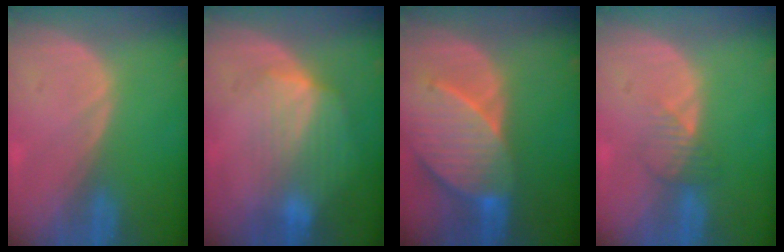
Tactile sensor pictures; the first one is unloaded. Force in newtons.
{"total": 7.4, "press": 6.7, "slide": 3.0}
{"total": 9.9, "press": 8.9, "slide": 4.5}
{"total": 2.7, "press": 2.7, "slide": 0.3}